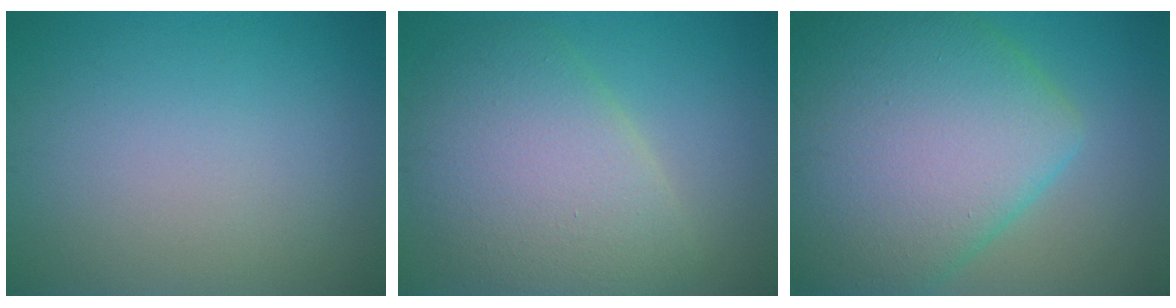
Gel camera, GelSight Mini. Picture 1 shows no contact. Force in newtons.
{"total": 8.1, "press": 8.1, "slide": 0.3}
{"total": 13.6, "press": 13.6, "slide": 0.5}